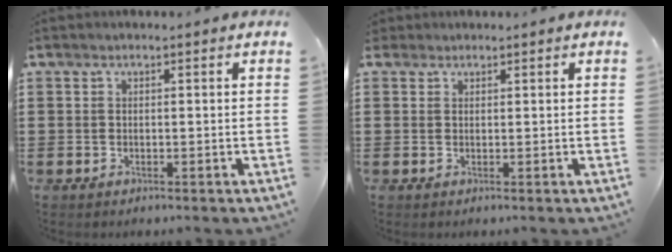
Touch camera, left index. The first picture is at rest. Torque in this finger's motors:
{"motor_torque": [-0.13, -0.04, 0.00, -0.03]}